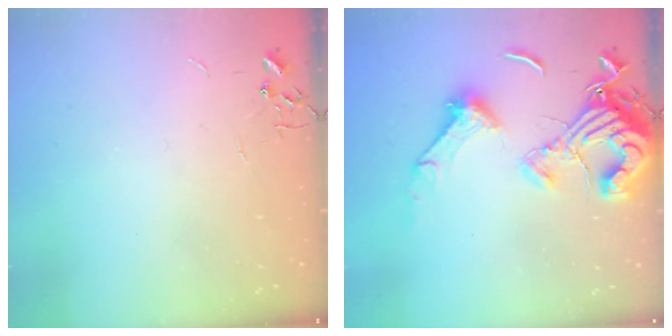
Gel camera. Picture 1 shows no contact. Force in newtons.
{"total": 17.4, "press": 17.4, "slide": 1.8}